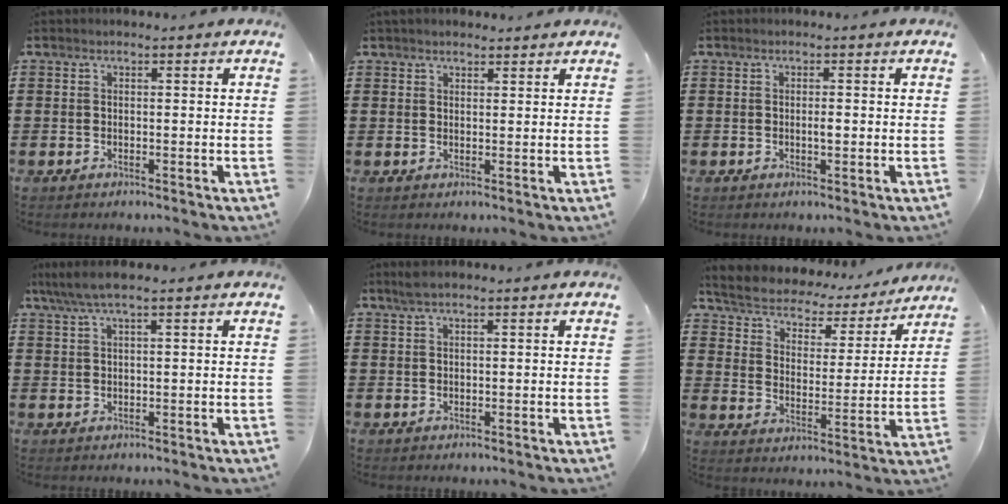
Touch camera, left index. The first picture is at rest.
{"total": 1.7, "force": [1.5, 0.5, 0.3], "torque": [-0.009, 0.003, 0.030]}
{"total": 1.2, "force": [-0.1, 0.3, 1.1], "torque": [-0.023, -0.002, -0.002]}
{"total": 3.4, "force": [1.9, 0.4, 2.8], "torque": [-0.064, 0.001, 0.031]}
{"total": 1.3, "force": [0.9, 0.1, 1.0], "torque": [-0.021, 0.002, 0.016]}
{"total": 3.9, "force": [3.7, 1.1, 0.3], "torque": [-0.031, -0.031, 0.056]}